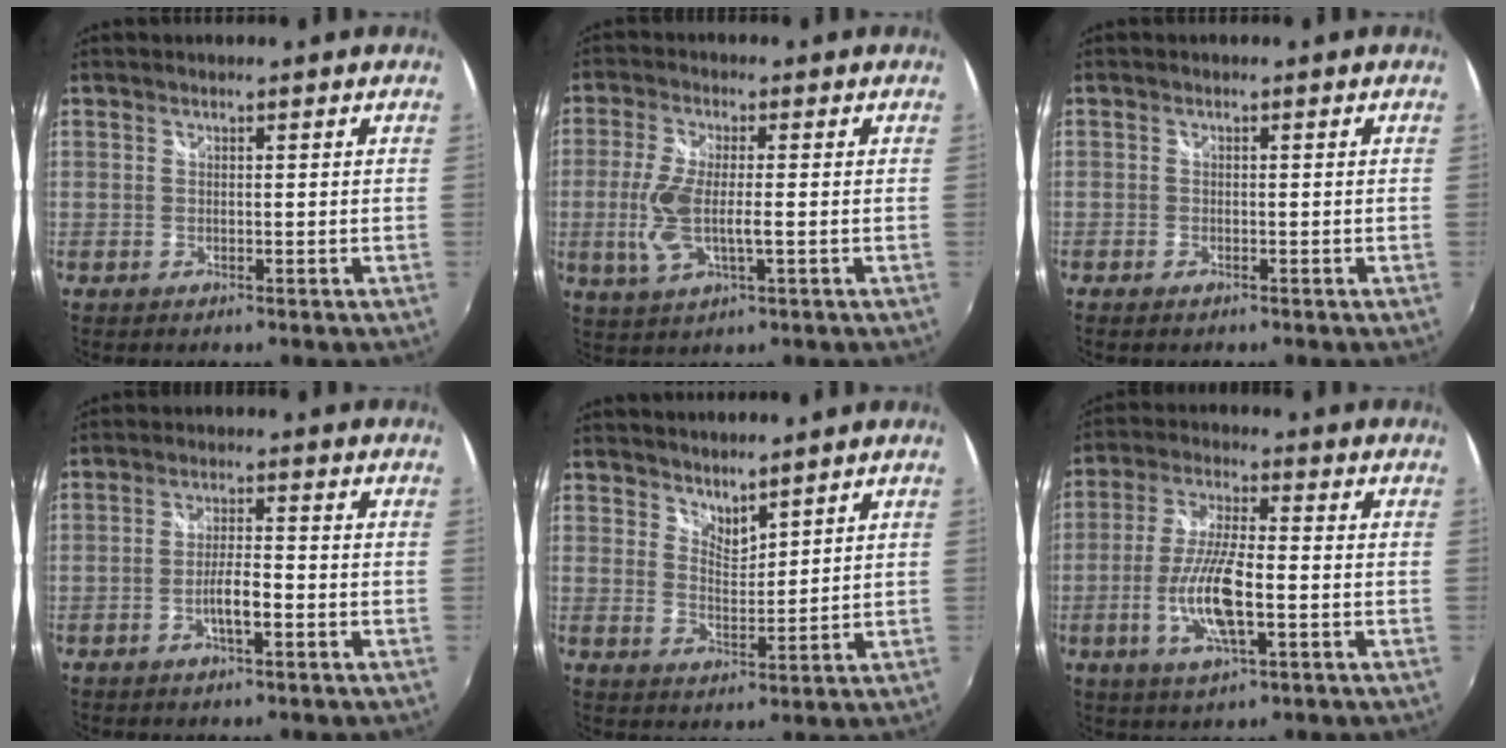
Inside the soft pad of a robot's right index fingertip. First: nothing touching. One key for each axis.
{"total": 8.6, "fx": -1.3, "fy": 2.7, "fz": 8.1, "tx": -0.172, "ty": -0.010, "tz": -0.025}
{"total": 1.4, "fx": -1.1, "fy": 0.6, "fz": 0.5, "tx": -0.012, "ty": -0.005, "tz": -0.022}
{"total": 4.2, "fx": -1.9, "fy": 0.7, "fz": 3.7, "tx": -0.073, "ty": 0.002, "tz": -0.034}
{"total": 4.0, "fx": 3.7, "fy": 1.1, "fz": 1.1, "tx": -0.011, "ty": -0.004, "tz": 0.066}
{"total": 11.0, "fx": -2.9, "fy": 2.9, "fz": 10.2, "tx": -0.206, "ty": -0.006, "tz": -0.059}